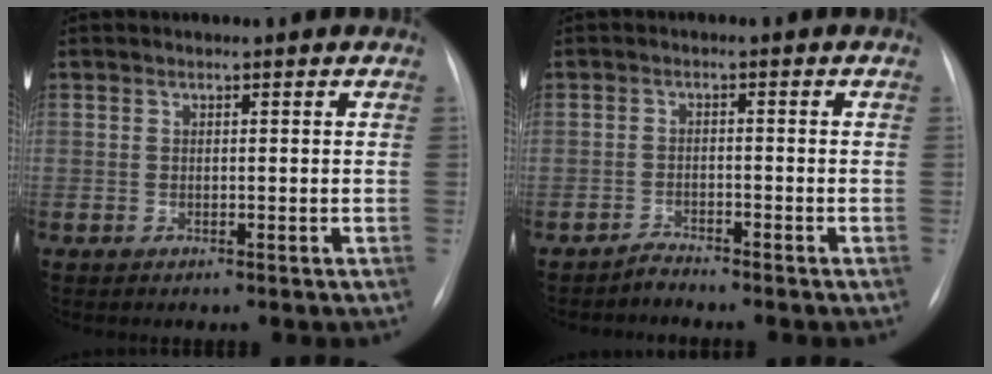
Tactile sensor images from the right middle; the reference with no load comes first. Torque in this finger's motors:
{"motor_torque": [-0.31, 0.04, -0.06, -0.02]}